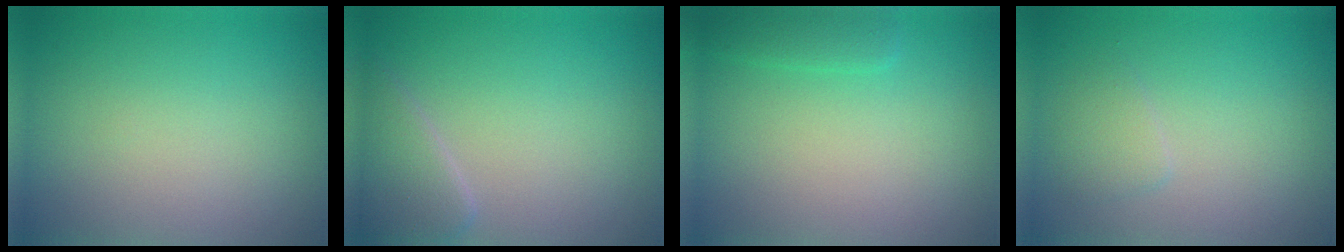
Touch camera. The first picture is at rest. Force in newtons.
{"total": 2.7, "press": 2.6, "slide": 0.2}
{"total": 1.4, "press": 1.4, "slide": 0.1}
{"total": 1.3, "press": 1.3, "slide": 0.1}